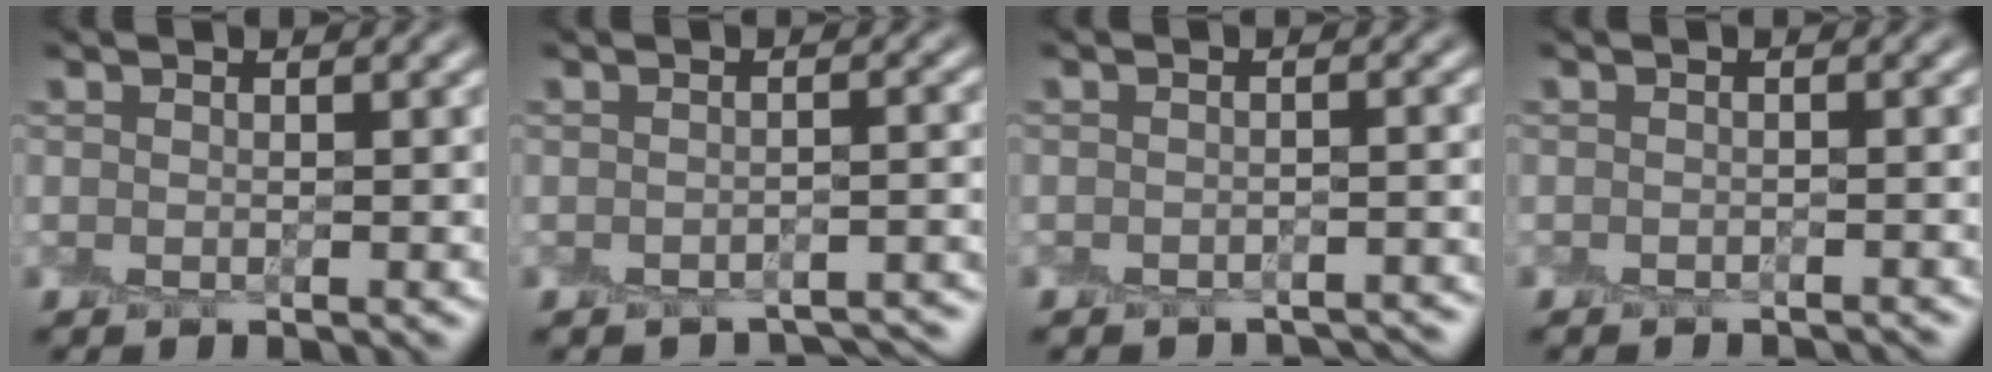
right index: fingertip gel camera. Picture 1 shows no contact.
{"total": 4.5, "force": [-4.2, 1.1, 1.1], "torque": [-0.020, -0.004, -0.050]}
{"total": 4.0, "force": [-3.7, 1.4, 0.4], "torque": [0.003, 0.002, -0.048]}
{"total": 1.8, "force": [-1.8, 0.3, 0.0], "torque": [0.006, -0.006, -0.029]}